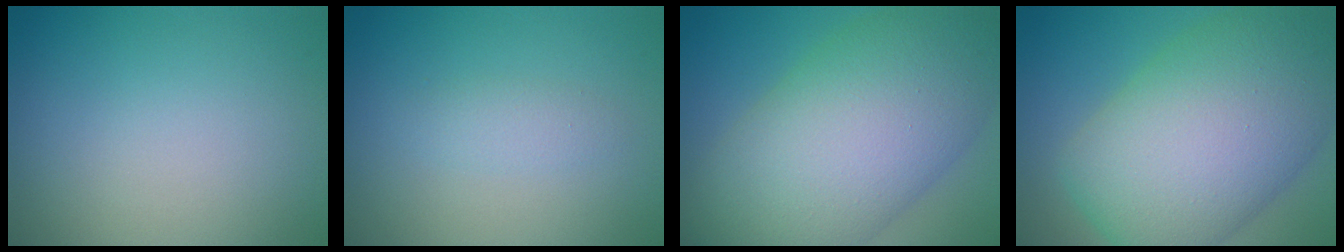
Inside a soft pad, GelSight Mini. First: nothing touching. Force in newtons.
{"total": 1.5, "press": 1.5, "slide": 0.1}
{"total": 14.3, "press": 14.3, "slide": 0.7}
{"total": 14.7, "press": 14.7, "slide": 0.4}